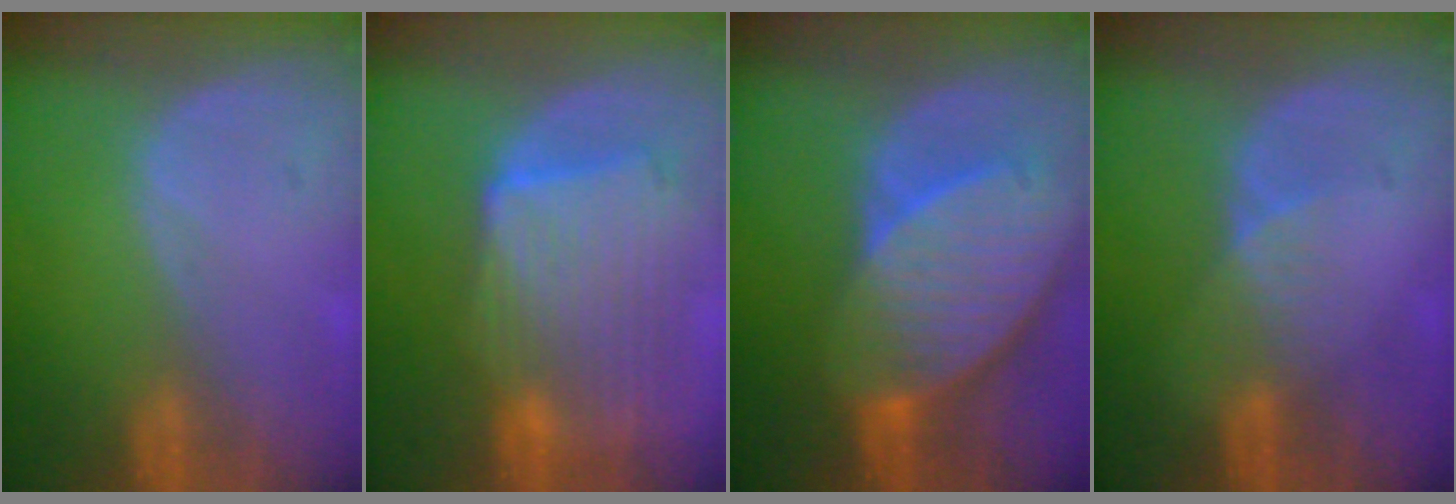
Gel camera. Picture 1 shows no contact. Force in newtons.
{"total": 10.5, "press": 9.2, "slide": 5.1}
{"total": 10.7, "press": 9.4, "slide": 5.1}
{"total": 3.0, "press": 2.6, "slide": 1.5}